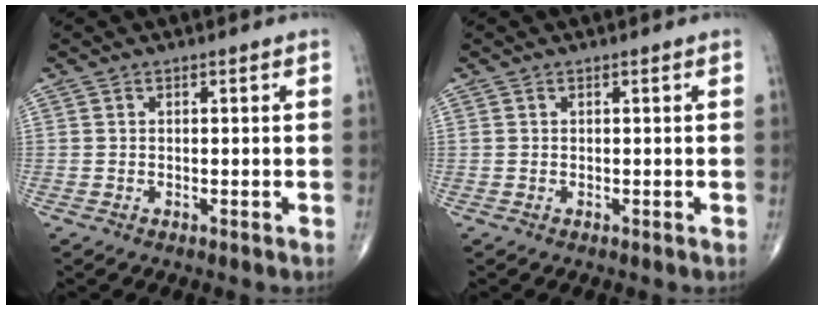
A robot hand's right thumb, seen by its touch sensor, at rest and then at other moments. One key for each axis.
{"total": 0.0}